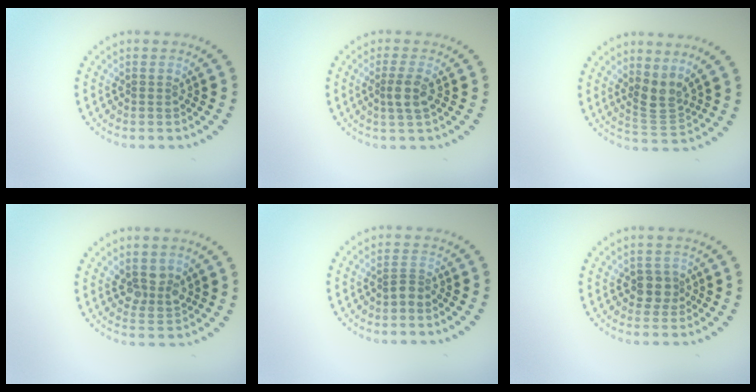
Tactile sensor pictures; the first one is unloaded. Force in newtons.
{"total": 2.0, "press": 1.6, "slide": 1.1}
{"total": 2.7, "press": 2.0, "slide": 1.7}
{"total": 2.8, "press": 2.6, "slide": 1.1}
{"total": 0.9, "press": 0.5, "slide": 0.8}
{"total": 2.0, "press": 1.7, "slide": 0.9}